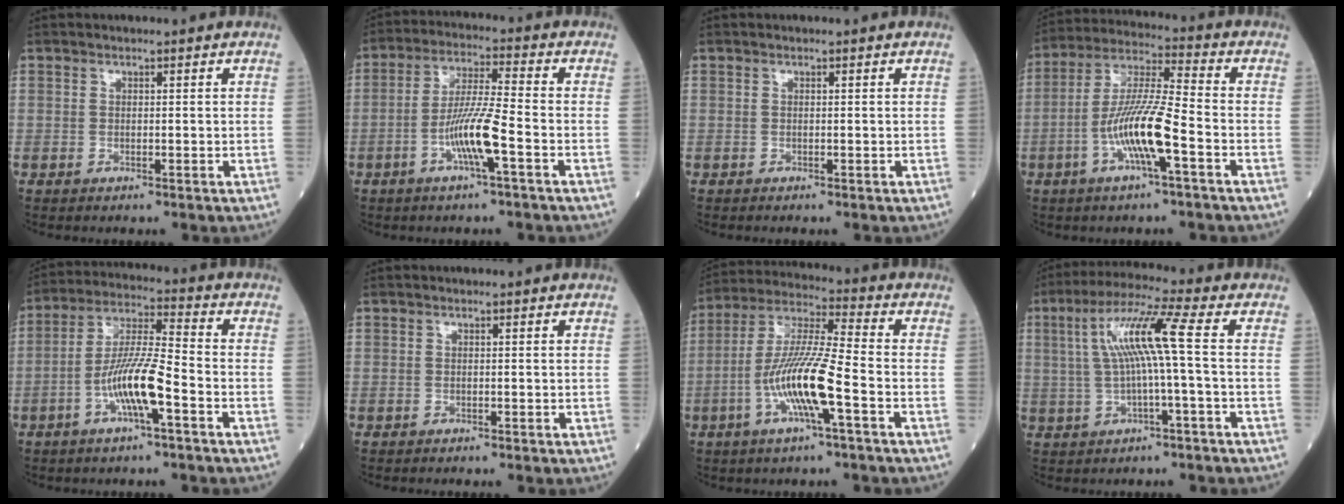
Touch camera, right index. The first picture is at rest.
{"total": 8.3, "force": [-3.1, -0.1, 7.7], "torque": [-0.151, 0.001, -0.062]}
{"total": 0.0}
{"total": 11.3, "force": [-3.9, 0.6, 10.6], "torque": [-0.212, 0.003, -0.077]}
{"total": 9.8, "force": [-3.8, 0.8, 9.0], "torque": [-0.179, 0.008, -0.074]}
{"total": 0.5, "force": [-0.5, 0.0, 0.2], "torque": [0.001, 0.000, -0.011]}
{"total": 12.3, "force": [-4.0, 0.4, 11.6], "torque": [-0.236, 0.001, -0.081]}
{"total": 9.3, "force": [0.6, -0.7, 9.2], "torque": [-0.178, 0.023, 0.014]}